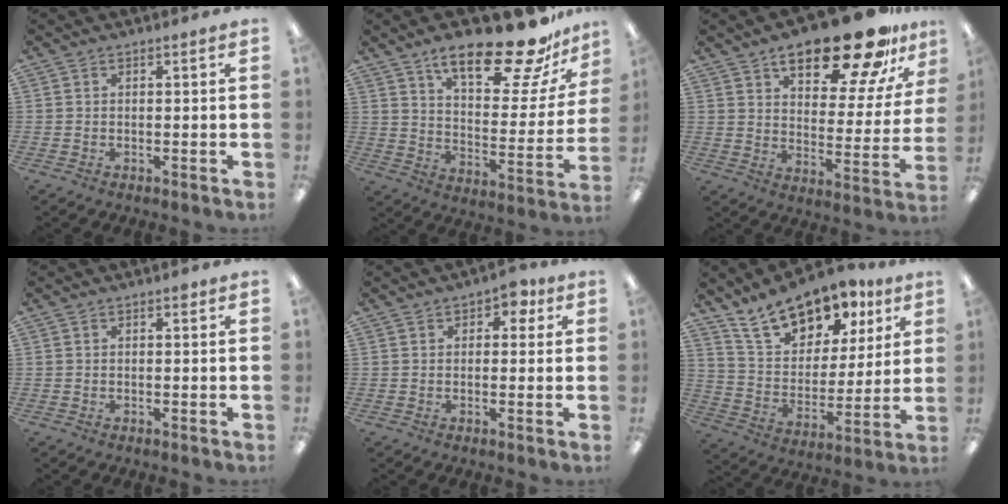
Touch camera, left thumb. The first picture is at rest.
{"total": 21.6, "force": [15.6, 7.1, 13.2], "torque": [-0.198, -0.098, 0.256]}
{"total": 22.3, "force": [16.0, 7.6, 13.5], "torque": [-0.198, -0.100, 0.261]}
{"total": 0.6, "force": [0.4, 0.3, 0.3], "torque": [0.001, -0.001, 0.005]}
{"total": 4.0, "force": [1.7, 2.6, 2.4], "torque": [-0.019, -0.002, 0.023]}
{"total": 16.8, "force": [12.8, 8.6, 6.8], "torque": [-0.119, -0.078, 0.232]}